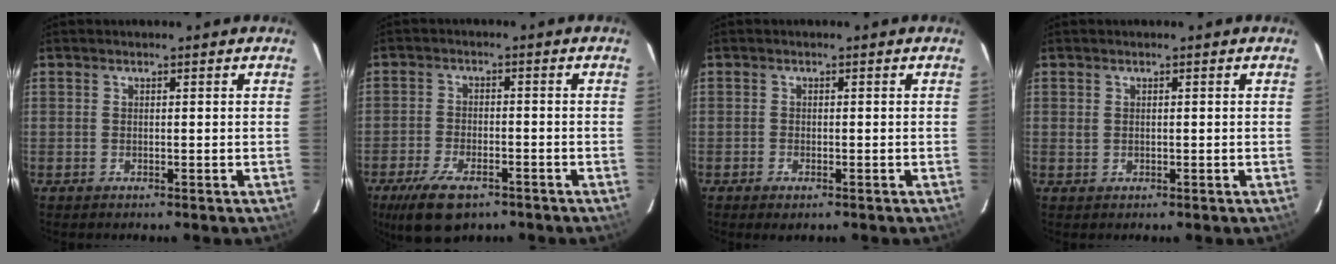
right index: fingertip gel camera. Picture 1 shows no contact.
{"total": 10.4, "force": [-6.9, 4.7, 6.2], "torque": [-0.147, -0.019, -0.117]}
{"total": 1.6, "force": [-1.1, 0.8, 0.9], "torque": [-0.021, -0.005, -0.020]}
{"total": 0.8, "force": [0.3, 0.6, 0.4], "torque": [-0.008, 0.002, 0.007]}